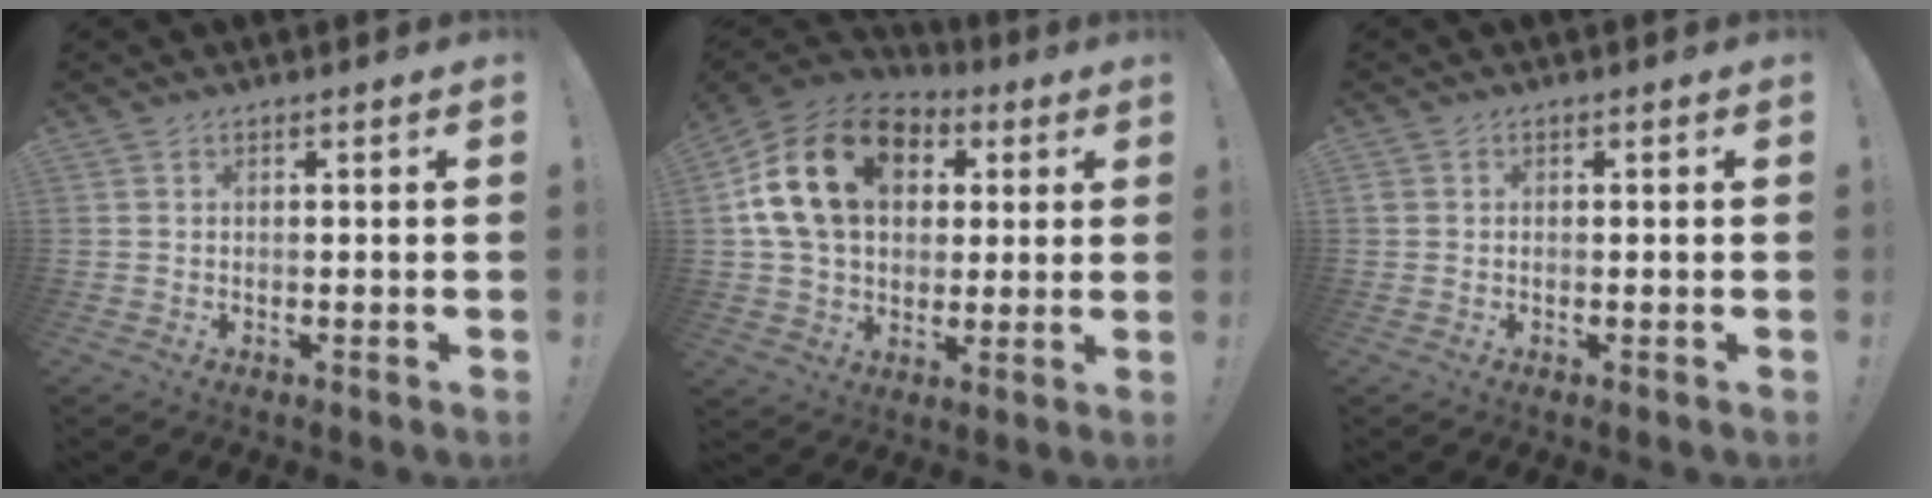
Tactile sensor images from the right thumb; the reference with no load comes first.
{"total": 20.2, "force": [6.1, 14.4, 12.8], "torque": [-0.219, -0.005, 0.112]}
{"total": 0.9, "force": [0.0, 0.8, 0.2], "torque": [-0.012, 0.006, 0.002]}